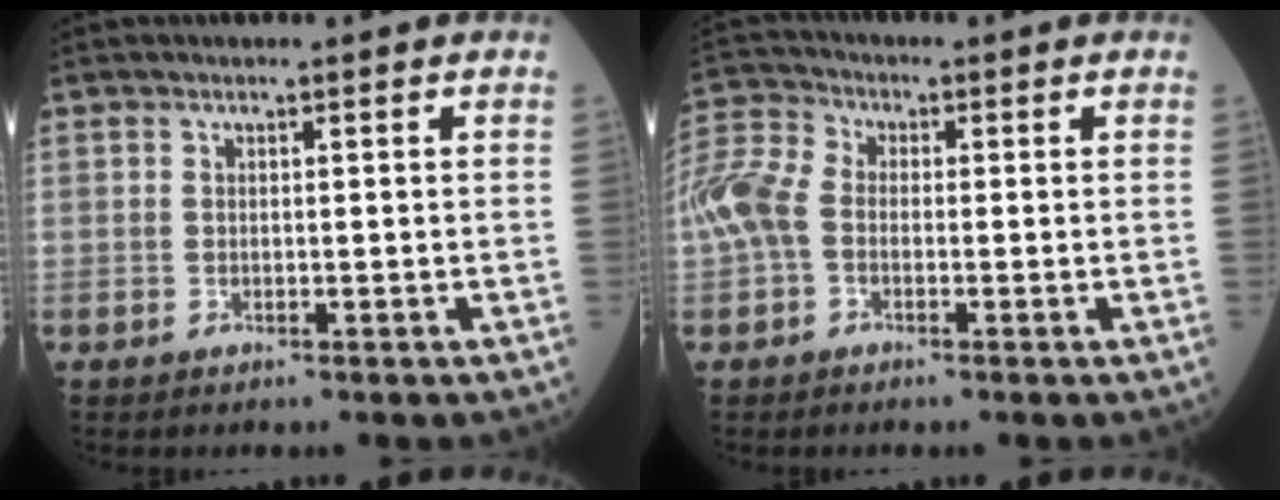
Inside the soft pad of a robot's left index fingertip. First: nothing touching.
{"total": 8.5, "force": [-0.9, 5.8, 6.2], "torque": [-0.158, 0.023, -0.029]}